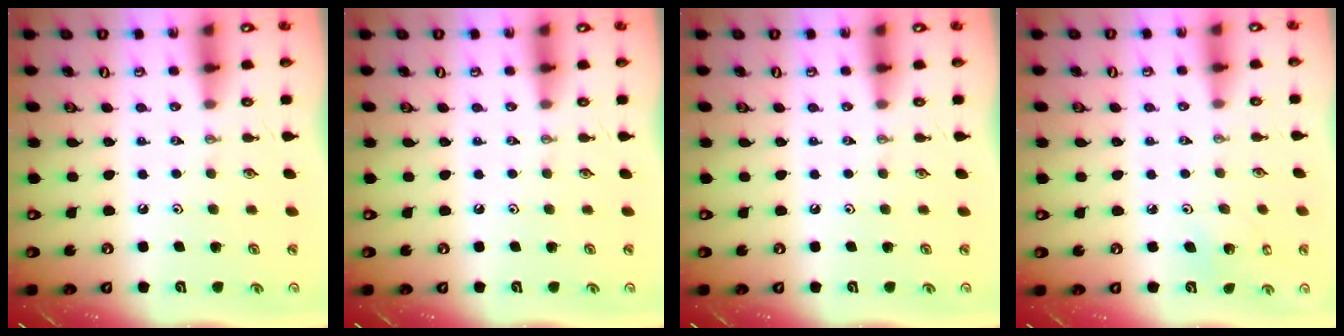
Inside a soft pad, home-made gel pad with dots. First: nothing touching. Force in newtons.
{"total": 0.0}
{"total": 0.0}
{"total": 4.2, "press": 4.2, "slide": 0.2}